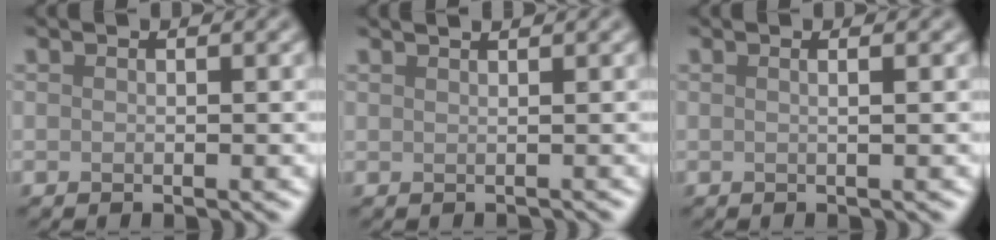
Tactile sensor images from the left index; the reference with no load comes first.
{"total": 1.6, "force": [1.5, 0.4, 0.5], "torque": [-0.006, 0.002, 0.016]}
{"total": 1.9, "force": [0.4, 0.8, 1.6], "torque": [-0.009, 0.005, -0.016]}